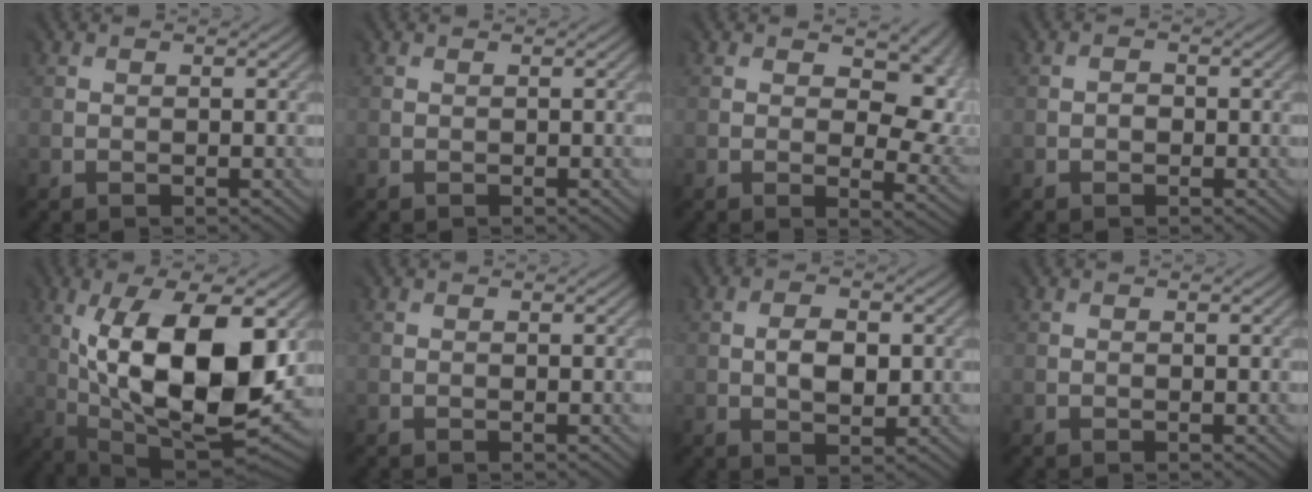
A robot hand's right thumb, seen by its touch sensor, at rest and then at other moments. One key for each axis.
{"total": 0.0}
{"total": 10.3, "fx": 2.3, "fy": 6.1, "fz": 8.0, "tx": -0.103, "ty": -0.002, "tz": 0.049}
{"total": 0.8, "fx": -0.4, "fy": 0.7, "fz": 0.2, "tx": -0.002, "ty": 0.000, "tz": -0.007}
{"total": 16.7, "fx": 2.4, "fy": 7.5, "fz": 14.7, "tx": -0.247, "ty": 0.004, "tz": 0.046}
{"total": 0.0}
{"total": 3.4, "fx": 0.2, "fy": 2.1, "fz": 2.7, "tx": -0.049, "ty": -0.001, "tz": 0.003}
{"total": 0.0}